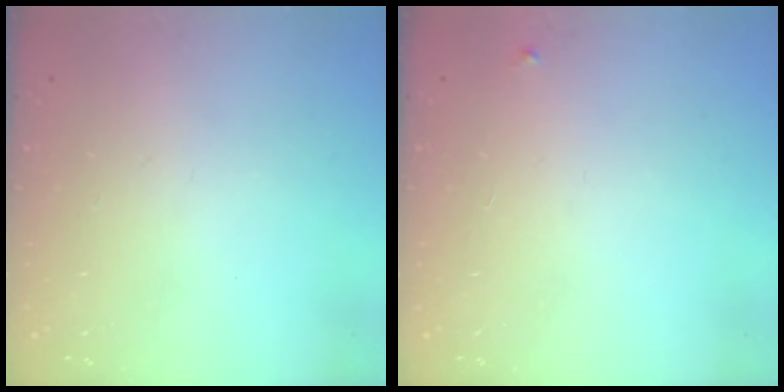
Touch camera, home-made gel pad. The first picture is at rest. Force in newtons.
{"total": 2.7, "press": 2.7, "slide": 0.2}